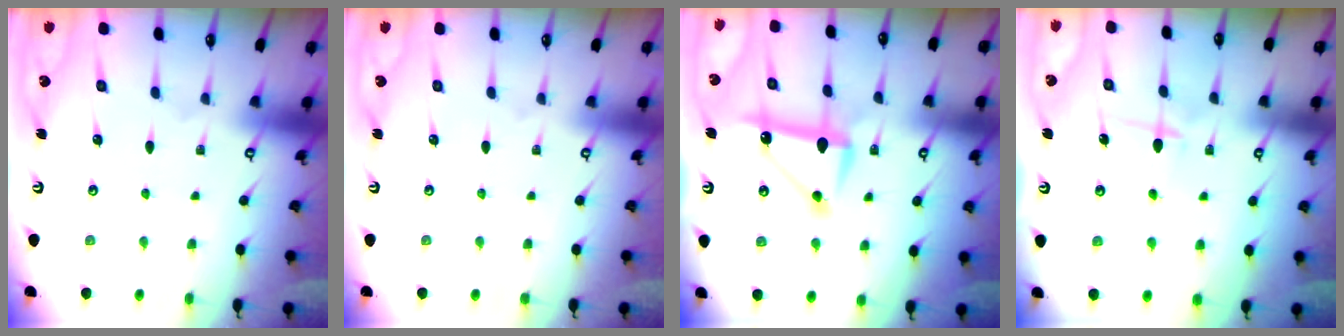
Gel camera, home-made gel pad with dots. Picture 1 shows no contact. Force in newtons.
{"total": 0.0}
{"total": 10.3, "press": 10.3, "slide": 0.5}
{"total": 5.6, "press": 5.5, "slide": 0.7}